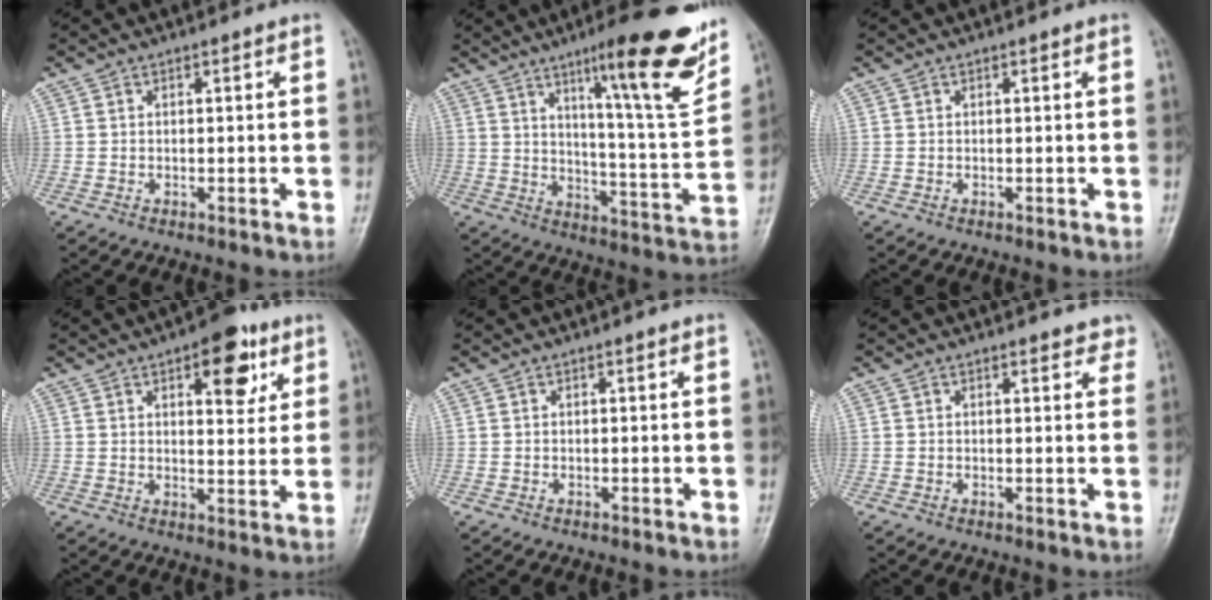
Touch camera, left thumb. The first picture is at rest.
{"total": 19.9, "force": [11.6, 2.9, 15.8], "torque": [-0.191, -0.062, 0.173]}
{"total": 0.0}
{"total": 9.9, "force": [4.8, 4.6, 7.2], "torque": [-0.063, -0.018, 0.061]}
{"total": 0.0}
{"total": 2.6, "force": [2.2, 1.3, 0.7], "torque": [0.018, -0.007, 0.013]}